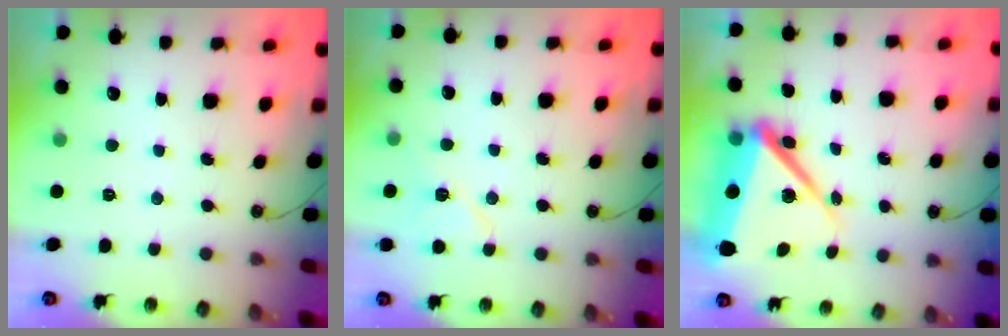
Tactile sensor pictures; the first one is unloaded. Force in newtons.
{"total": 8.7, "press": 8.4, "slide": 1.9}
{"total": 17.1, "press": 17.0, "slide": 1.9}